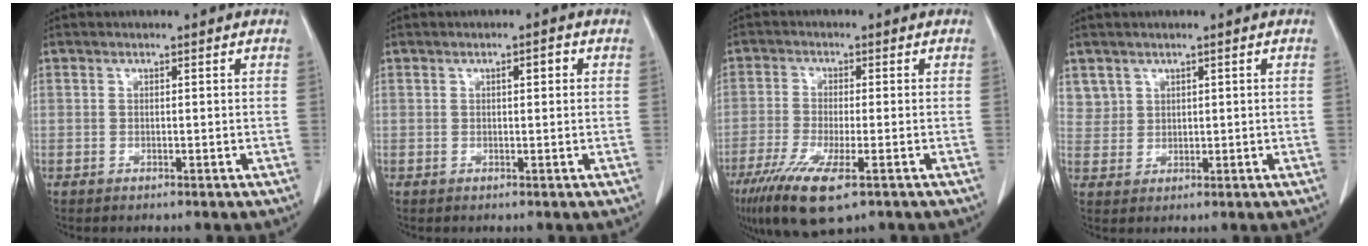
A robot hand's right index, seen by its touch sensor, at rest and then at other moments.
{"total": 1.6, "force": [0.4, 0.4, 1.5], "torque": [-0.024, 0.004, 0.007]}
{"total": 10.3, "force": [-6.0, 2.0, 8.2], "torque": [-0.153, -0.029, -0.100]}
{"total": 3.2, "force": [1.9, 2.6, -0.2], "torque": [0.016, 0.006, 0.037]}